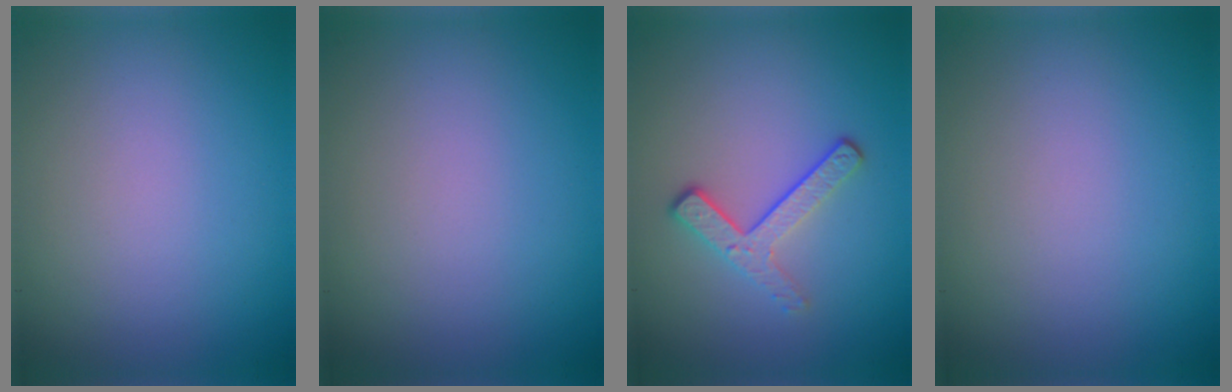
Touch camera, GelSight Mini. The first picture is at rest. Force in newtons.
{"total": 0.0}
{"total": 3.2, "press": 2.4, "slide": 2.0}
{"total": 0.0}